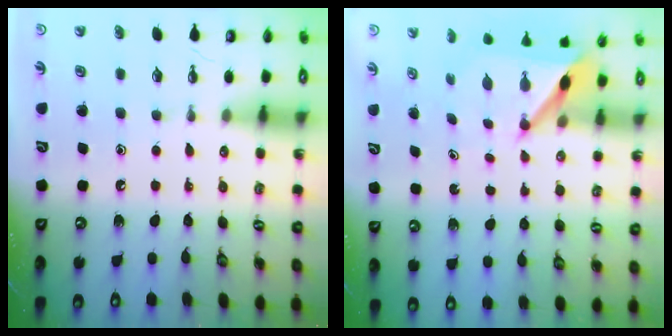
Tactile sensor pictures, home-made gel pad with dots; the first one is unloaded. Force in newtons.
{"total": 5.1, "press": 5.1, "slide": 0.5}